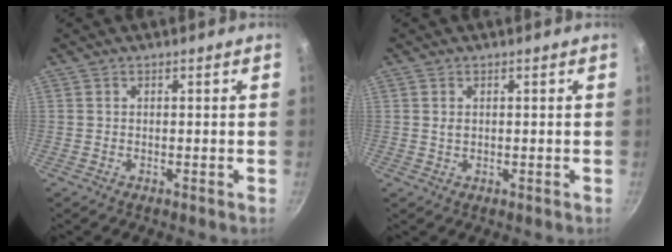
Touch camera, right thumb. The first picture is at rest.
{"total": 1.2, "force": [0.3, 0.7, 0.9], "torque": [-0.016, -0.002, 0.006]}